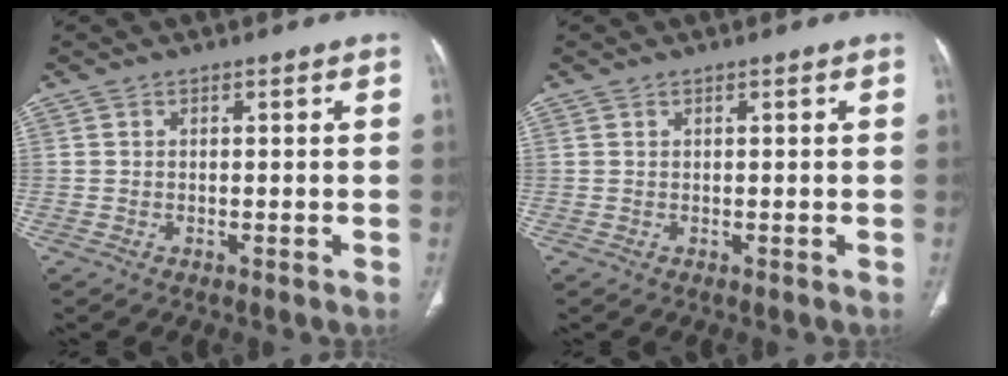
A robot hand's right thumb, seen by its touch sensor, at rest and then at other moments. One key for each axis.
{"total": 0.0}